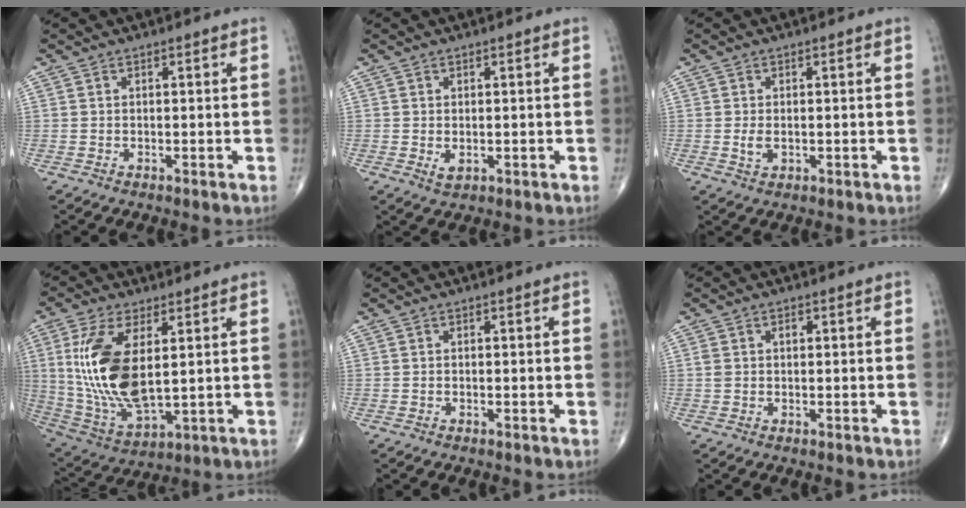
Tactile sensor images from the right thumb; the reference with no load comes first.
{"total": 1.7, "force": [-0.1, 1.1, 1.3], "torque": [-0.019, -0.003, 0.004]}
{"total": 2.1, "force": [-0.1, 1.3, 1.7], "torque": [-0.033, -0.003, 0.000]}
{"total": 17.3, "force": [2.9, 7.9, 15.1], "torque": [-0.311, -0.020, 0.070]}
{"total": 0.0}
{"total": 1.7, "force": [0.3, 1.2, 1.1], "torque": [-0.026, 0.010, 0.007]}